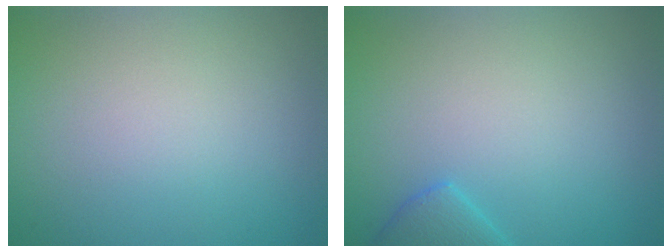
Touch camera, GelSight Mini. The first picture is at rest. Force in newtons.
{"total": 2.3, "press": 2.3, "slide": 0.2}